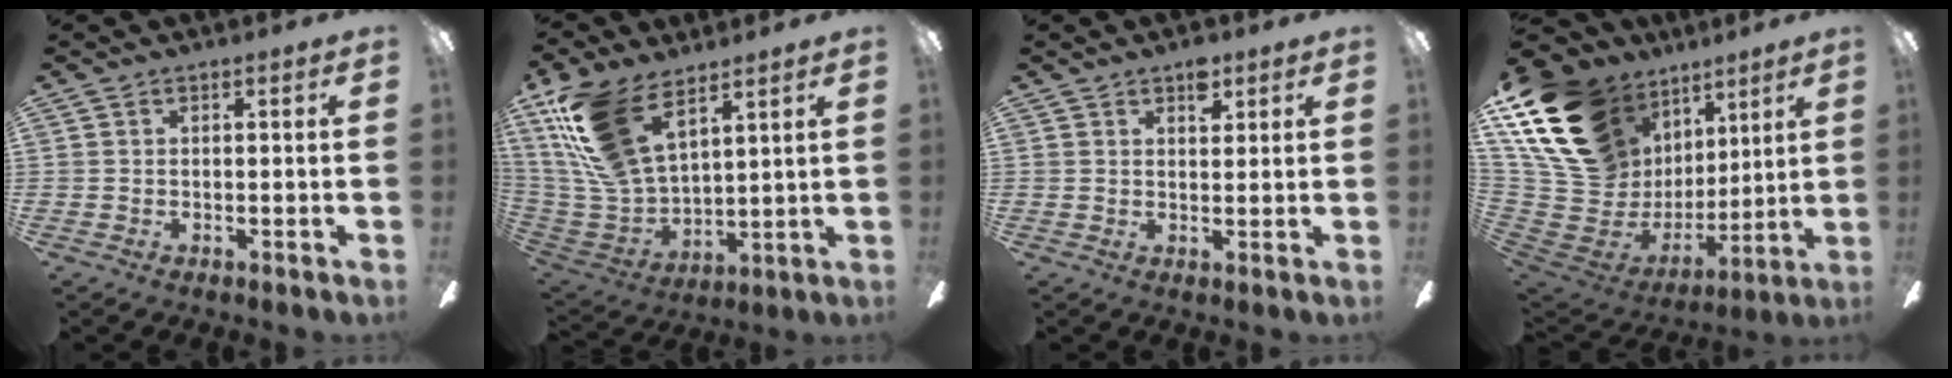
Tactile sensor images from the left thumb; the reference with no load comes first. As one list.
[{"total": 20.9, "force": [12.3, 9.9, 13.7], "torque": [-0.325, -0.049, 0.224]}, {"total": 4.4, "force": [2.9, 2.4, 2.4], "torque": [-0.012, -0.015, 0.044]}, {"total": 23.1, "force": [12.2, 15.7, 11.8], "torque": [-0.271, -0.067, 0.254]}]